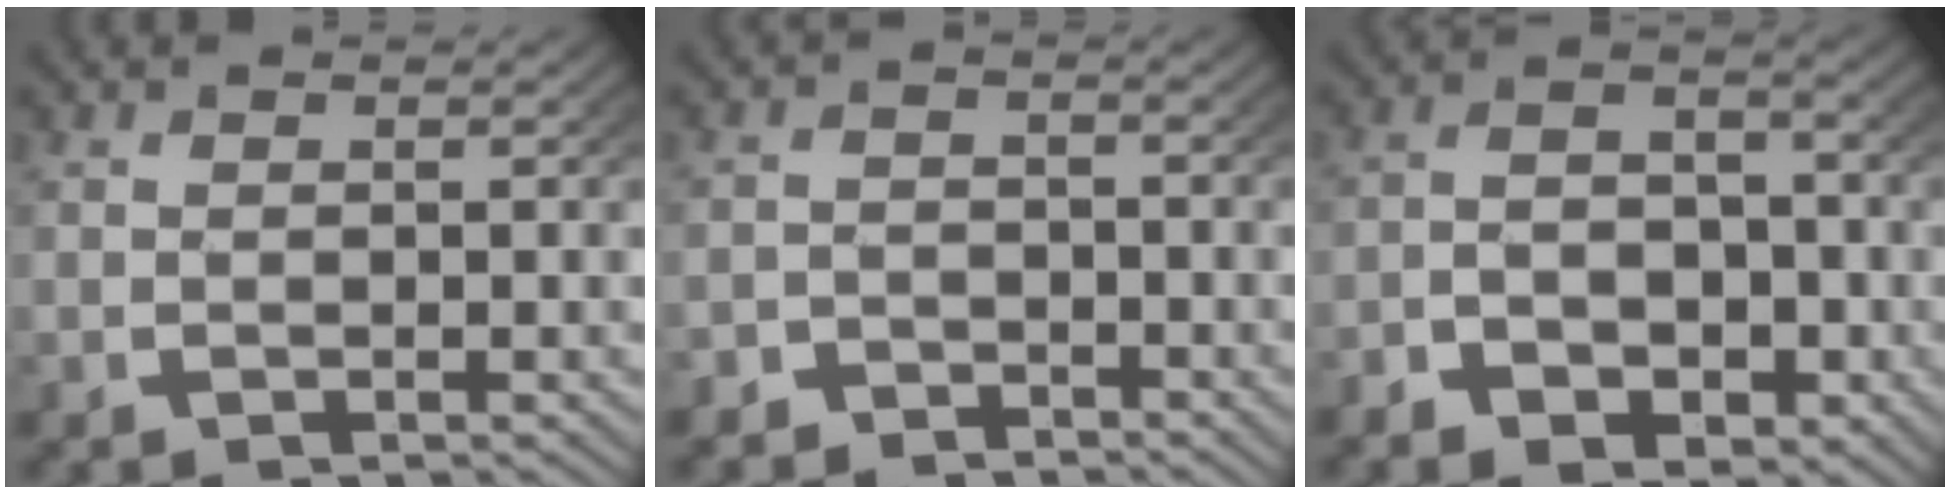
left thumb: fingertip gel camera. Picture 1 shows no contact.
{"total": 2.8, "force": [-2.5, 1.2, 0.0], "torque": [0.005, -0.015, -0.044]}
{"total": 5.3, "force": [-2.0, 3.7, 3.3], "torque": [-0.053, -0.019, -0.034]}